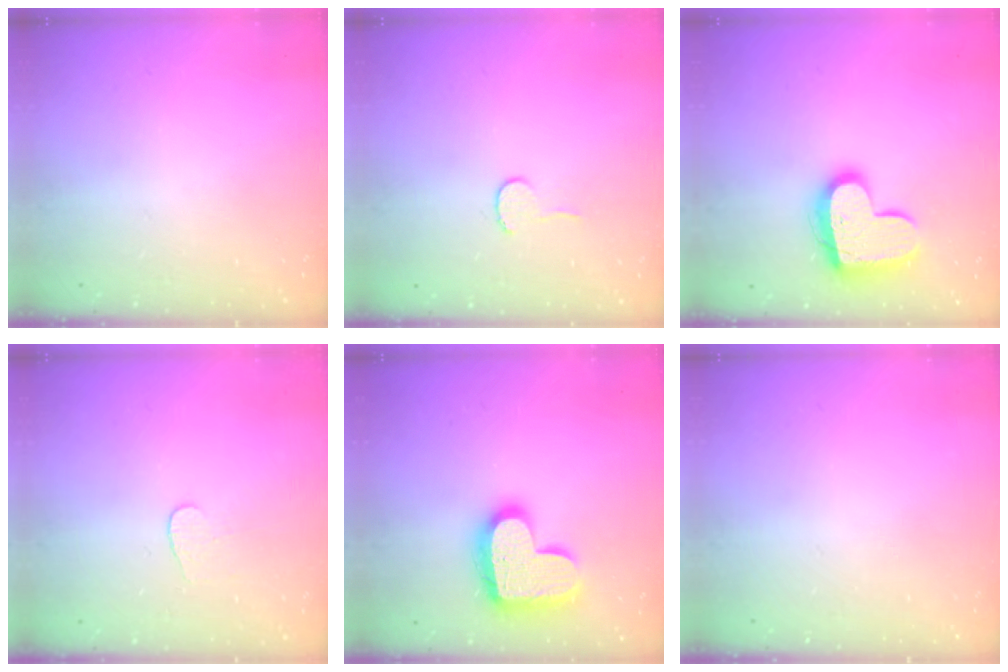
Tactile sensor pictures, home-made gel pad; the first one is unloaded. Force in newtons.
{"total": 3.7, "press": 3.7, "slide": 0.4}
{"total": 16.3, "press": 16.3, "slide": 1.3}
{"total": 3.2, "press": 3.2, "slide": 0.3}
{"total": 18.7, "press": 18.6, "slide": 1.1}
{"total": 0.0}